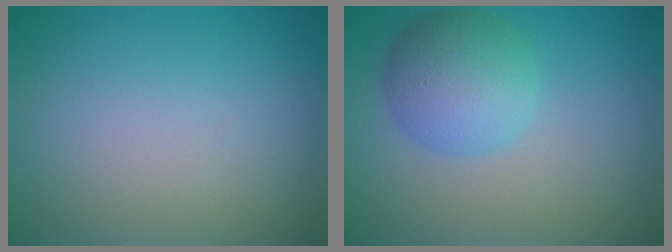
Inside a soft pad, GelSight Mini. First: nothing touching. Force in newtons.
{"total": 4.9, "press": 4.9, "slide": 0.1}